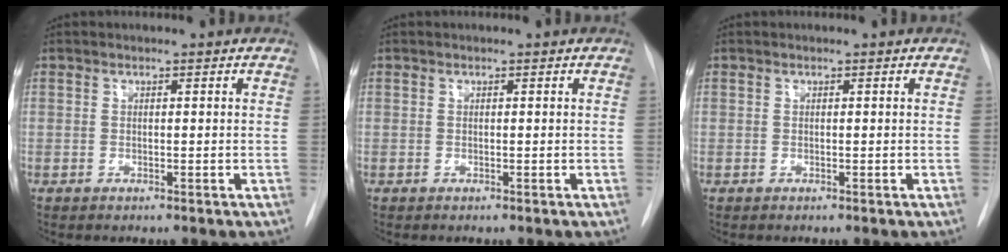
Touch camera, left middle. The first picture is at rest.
{"total": 0.0}
{"total": 0.0}